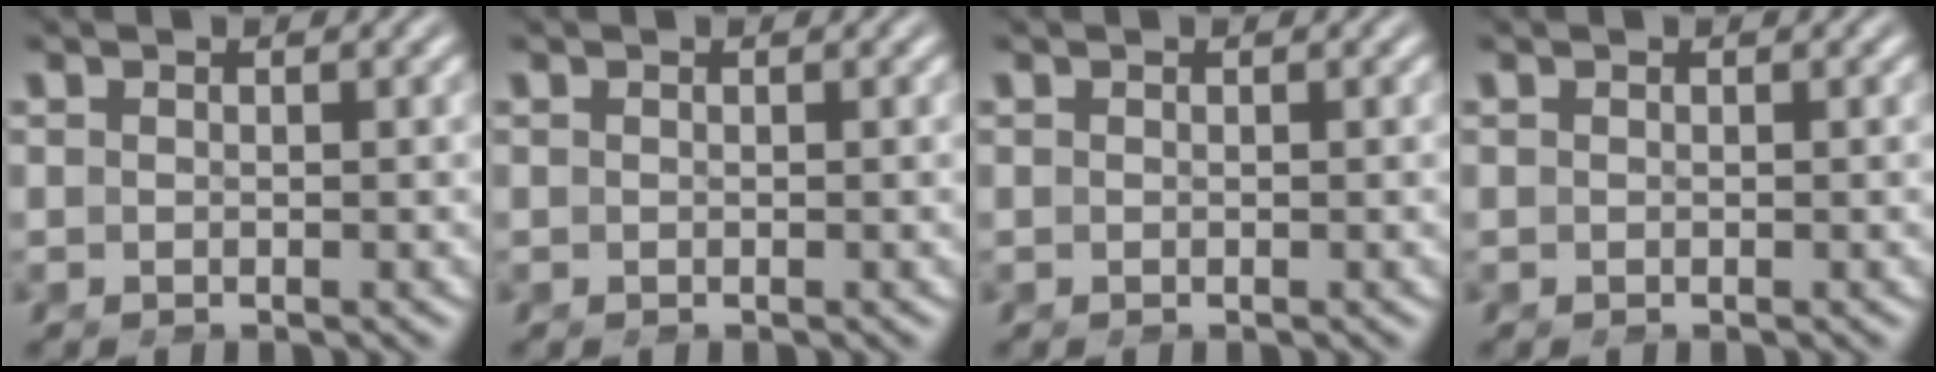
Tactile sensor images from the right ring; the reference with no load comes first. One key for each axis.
{"total": 0.0}
{"total": 0.0}
{"total": 0.0}